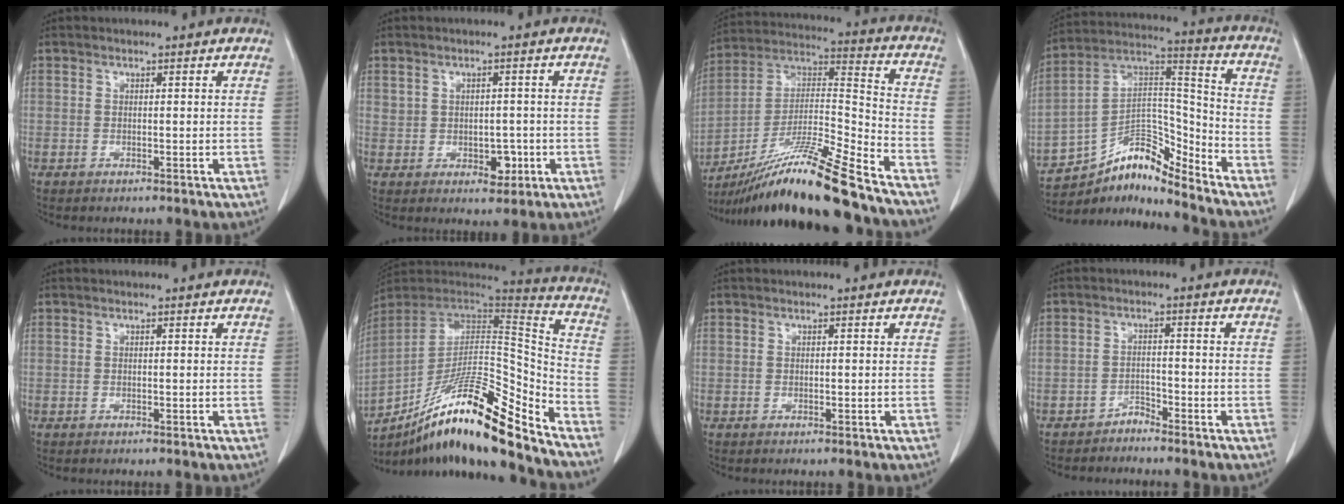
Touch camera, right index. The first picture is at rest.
{"total": 3.8, "force": [-0.4, 2.7, 2.6], "torque": [-0.033, 0.005, 0.006]}
{"total": 20.3, "force": [-16.1, -0.8, 12.4], "torque": [-0.230, -0.010, -0.292]}
{"total": 11.5, "force": [-10.7, 1.6, 4.1], "torque": [-0.067, 0.063, -0.189]}
{"total": 0.0}
{"total": 22.7, "force": [-16.3, 2.1, 15.6], "torque": [-0.242, 0.001, -0.288]}
{"total": 0.0}
{"total": 1.9, "force": [-1.9, 0.3, 0.1], "torque": [0.006, 0.001, -0.031]}